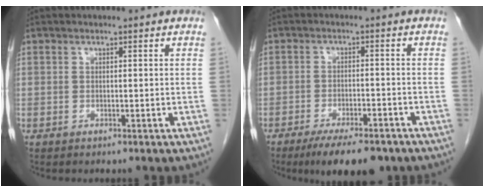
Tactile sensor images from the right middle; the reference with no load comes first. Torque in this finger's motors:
{"motor_torque": [1.18, -0.96, 0.43, 0.10]}